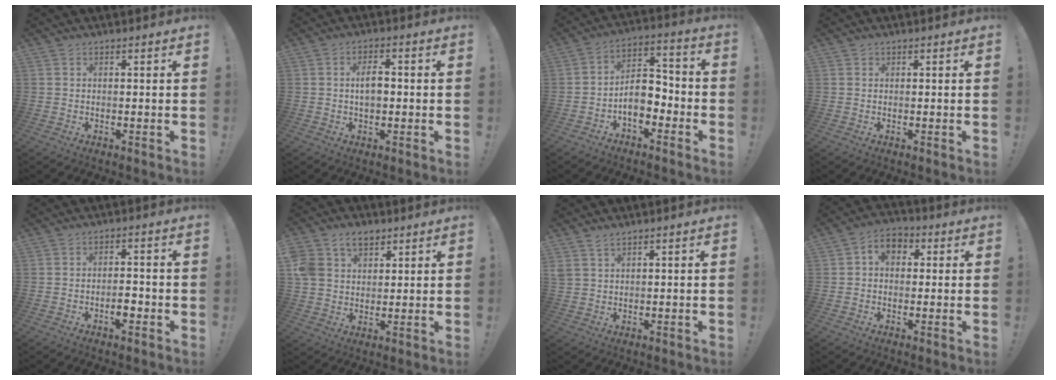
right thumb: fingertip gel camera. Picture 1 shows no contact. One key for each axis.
{"total": 5.3, "fx": 0.1, "fy": 3.1, "fz": 4.3, "tx": -0.064, "ty": 0.003, "tz": -0.004}
{"total": 8.8, "fx": -3.7, "fy": 6.1, "fz": 5.1, "tx": -0.078, "ty": 0.017, "tz": -0.064}
{"total": 0.5, "fx": 0.3, "fy": 0.4, "fz": -0.1, "tx": 0.007, "ty": -0.003, "tz": 0.005}
{"total": 1.9, "fx": -1.2, "fy": 0.8, "fz": 1.3, "tx": -0.012, "ty": 0.001, "tz": -0.021}
{"total": 9.6, "fx": 5.2, "fy": 7.1, "fz": 3.9, "tx": -0.066, "ty": -0.015, "tz": 0.103}
{"total": 2.7, "fx": 2.2, "fy": 1.2, "fz": 1.1, "tx": -0.026, "ty": -0.010, "tz": 0.044}
{"total": 5.9, "fx": 1.1, "fy": 4.8, "fz": 3.3, "tx": -0.053, "ty": 0.006, "tz": 0.023}